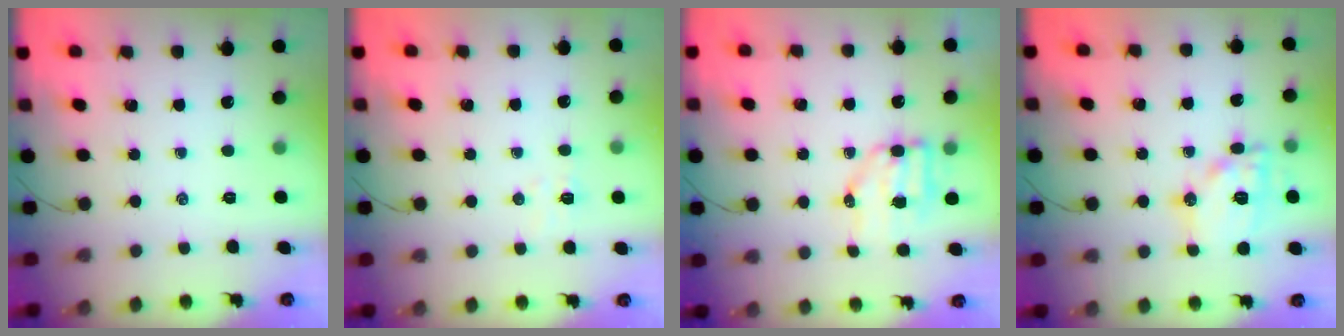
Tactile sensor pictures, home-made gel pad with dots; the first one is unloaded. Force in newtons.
{"total": 4.3, "press": 4.1, "slide": 1.1}
{"total": 7.5, "press": 7.4, "slide": 1.1}
{"total": 14.4, "press": 14.4, "slide": 1.1}